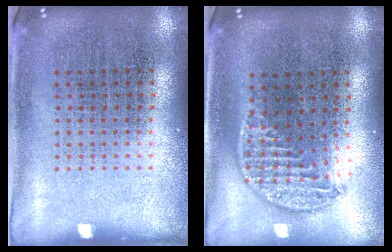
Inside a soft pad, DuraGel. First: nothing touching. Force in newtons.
{"total": 1.2, "press": 1.1, "slide": 0.5}